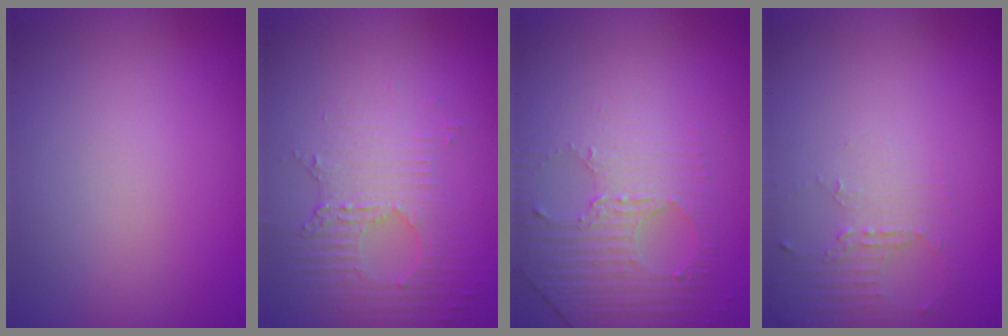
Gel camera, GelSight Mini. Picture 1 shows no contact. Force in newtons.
{"total": 3.9, "press": 2.9, "slide": 2.6}
{"total": 4.3, "press": 2.9, "slide": 3.2}
{"total": 2.2, "press": 1.6, "slide": 1.5}